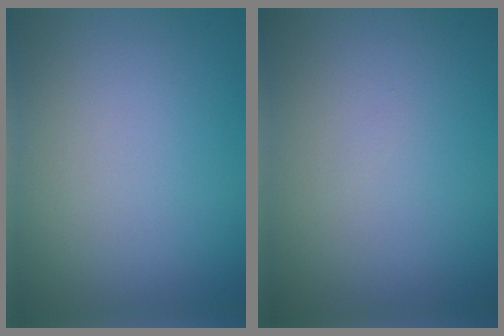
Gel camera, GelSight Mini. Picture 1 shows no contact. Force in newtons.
{"total": 0.0}